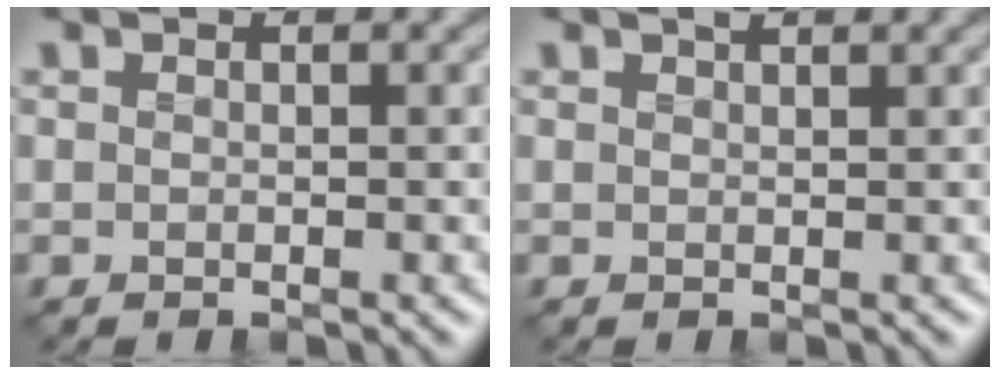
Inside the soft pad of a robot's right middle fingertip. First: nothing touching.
{"total": 1.1, "force": [0.9, 0.3, 0.6], "torque": [-0.010, -0.003, 0.010]}